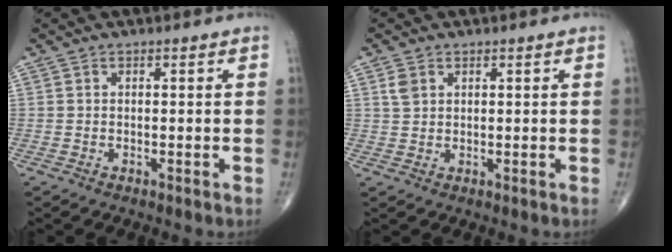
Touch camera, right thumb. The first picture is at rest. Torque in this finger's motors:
{"motor_torque": [-0.51, 0.46, -0.01, -0.09, 0.01]}